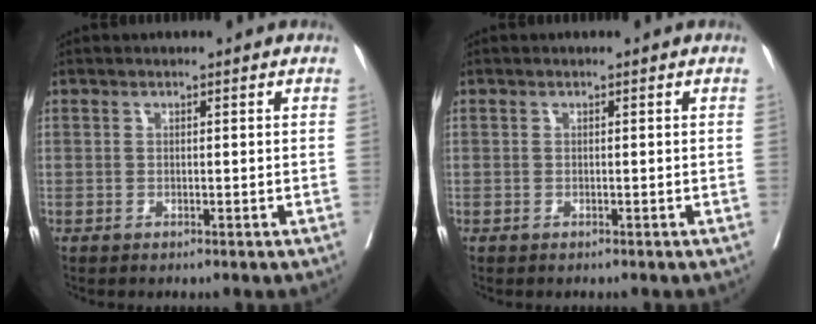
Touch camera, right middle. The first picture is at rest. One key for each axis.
{"total": 0.0}